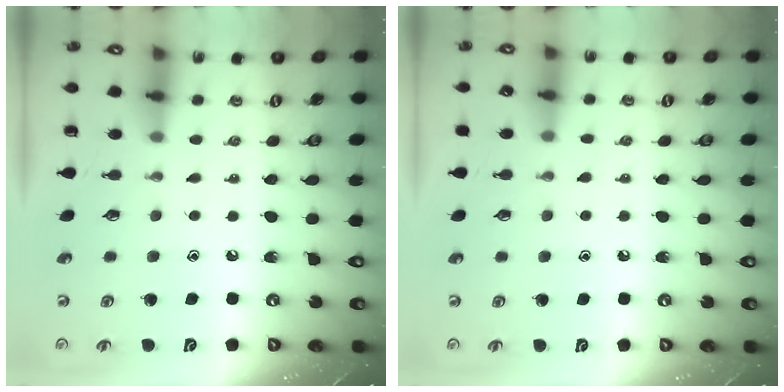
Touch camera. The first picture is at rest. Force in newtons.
{"total": 4.5, "press": 4.4, "slide": 0.7}